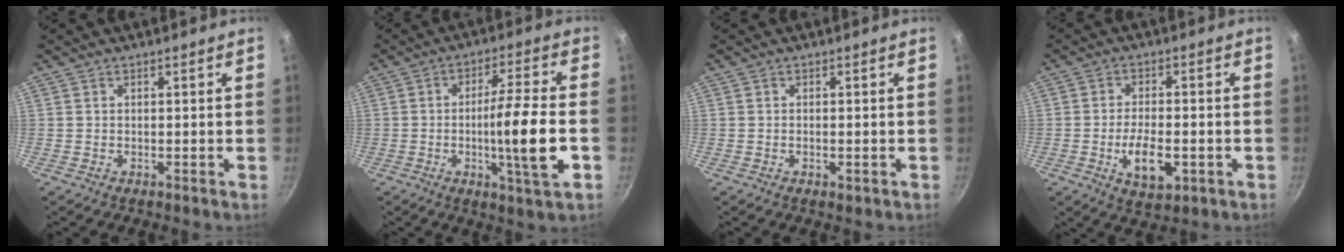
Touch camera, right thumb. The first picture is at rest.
{"total": 12.5, "force": [-2.7, 1.0, 12.2], "torque": [-0.196, 0.015, -0.045]}
{"total": 1.4, "force": [-0.4, 0.6, 1.2], "torque": [-0.021, -0.001, -0.008]}
{"total": 8.4, "force": [-2.3, 3.9, 7.0], "torque": [-0.112, 0.007, -0.034]}